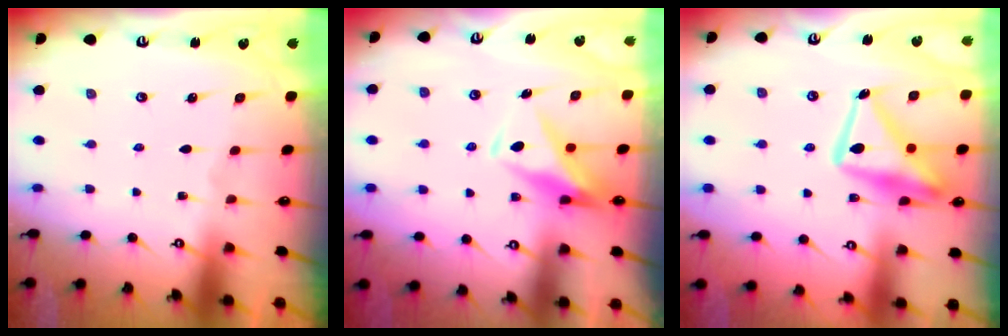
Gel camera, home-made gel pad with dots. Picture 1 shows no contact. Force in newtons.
{"total": 9.5, "press": 9.5, "slide": 0.9}
{"total": 17.9, "press": 17.8, "slide": 1.7}